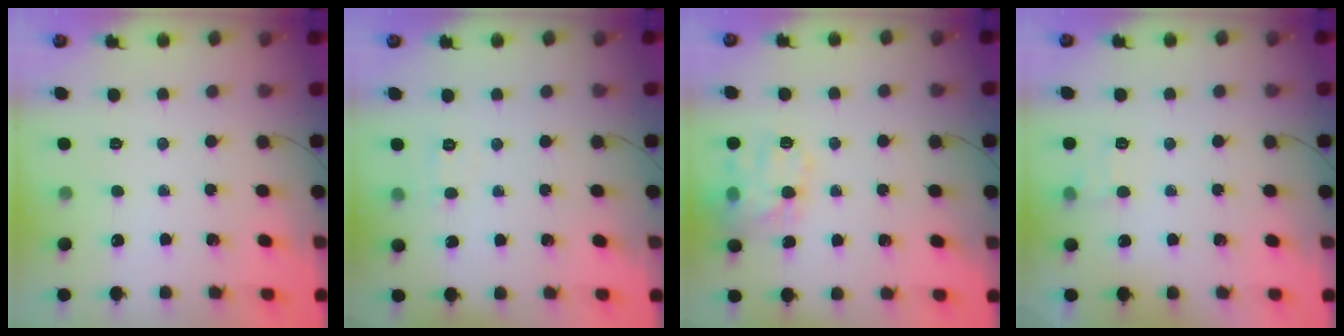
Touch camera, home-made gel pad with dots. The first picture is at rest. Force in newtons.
{"total": 4.2, "press": 4.0, "slide": 1.2}
{"total": 13.3, "press": 13.3, "slide": 0.7}
{"total": 6.1, "press": 5.9, "slide": 1.8}